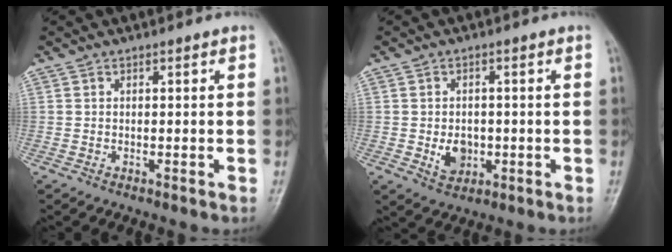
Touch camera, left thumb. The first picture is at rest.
{"total": 4.8, "force": [-0.9, 3.8, 2.9], "torque": [-0.030, 0.001, -0.008]}